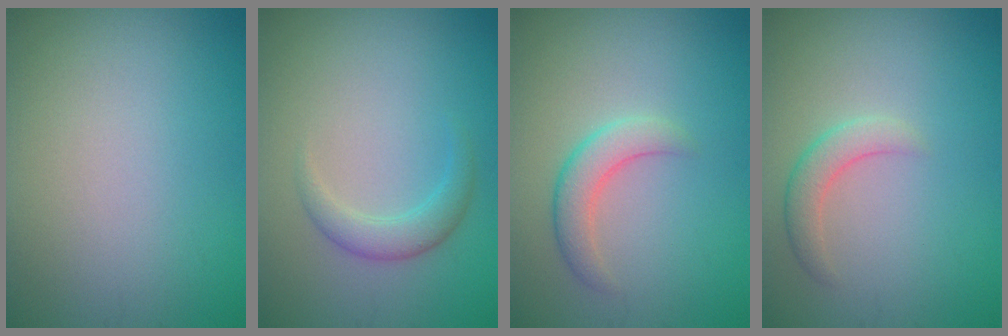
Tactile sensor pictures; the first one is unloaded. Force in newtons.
{"total": 2.2, "press": 2.2, "slide": 0.1}
{"total": 2.7, "press": 2.7, "slide": 0.1}
{"total": 2.2, "press": 2.1, "slide": 0.1}